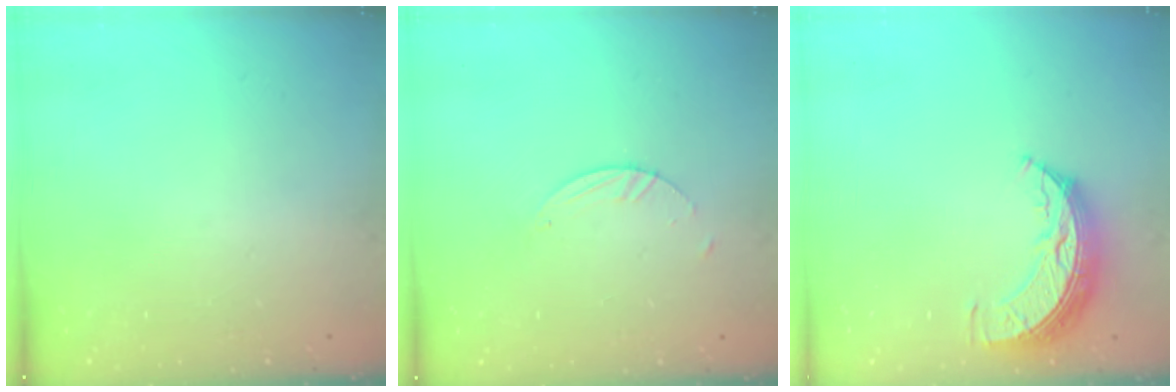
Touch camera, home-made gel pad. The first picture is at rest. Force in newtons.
{"total": 1.8, "press": 1.8, "slide": 0.1}
{"total": 8.4, "press": 8.4, "slide": 0.7}